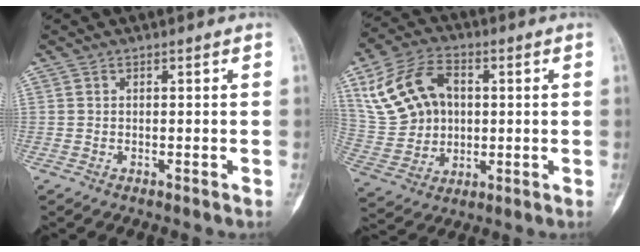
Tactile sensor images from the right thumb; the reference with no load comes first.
{"total": 14.8, "force": [3.6, 11.2, 9.0], "torque": [-0.153, 0.011, 0.074]}